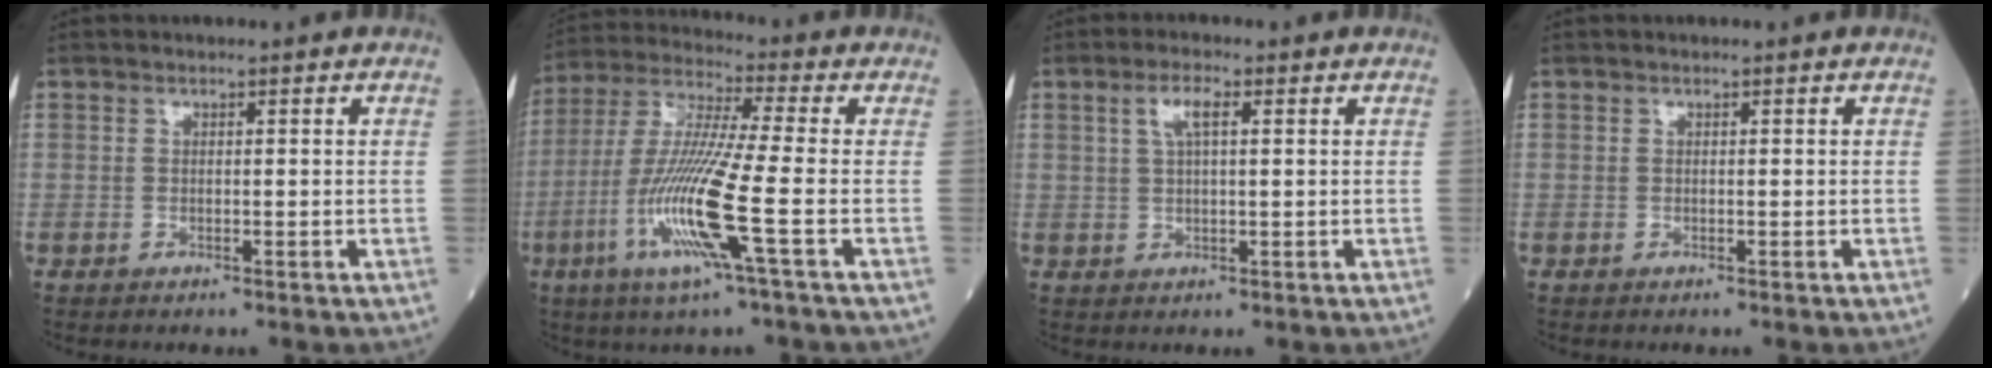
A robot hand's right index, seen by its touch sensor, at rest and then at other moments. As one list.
[{"total": 14.2, "force": [-4.6, -0.9, 13.4], "torque": [-0.281, -0.019, -0.096]}, {"total": 3.6, "force": [1.3, 0.8, 3.2], "torque": [-0.066, 0.009, 0.026]}, {"total": 0.0}]